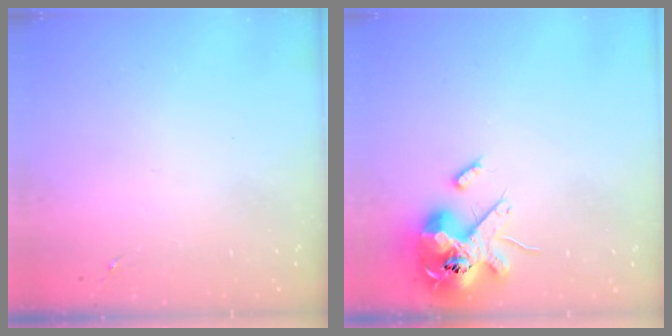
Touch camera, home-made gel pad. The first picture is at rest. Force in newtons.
{"total": 14.9, "press": 14.7, "slide": 2.6}